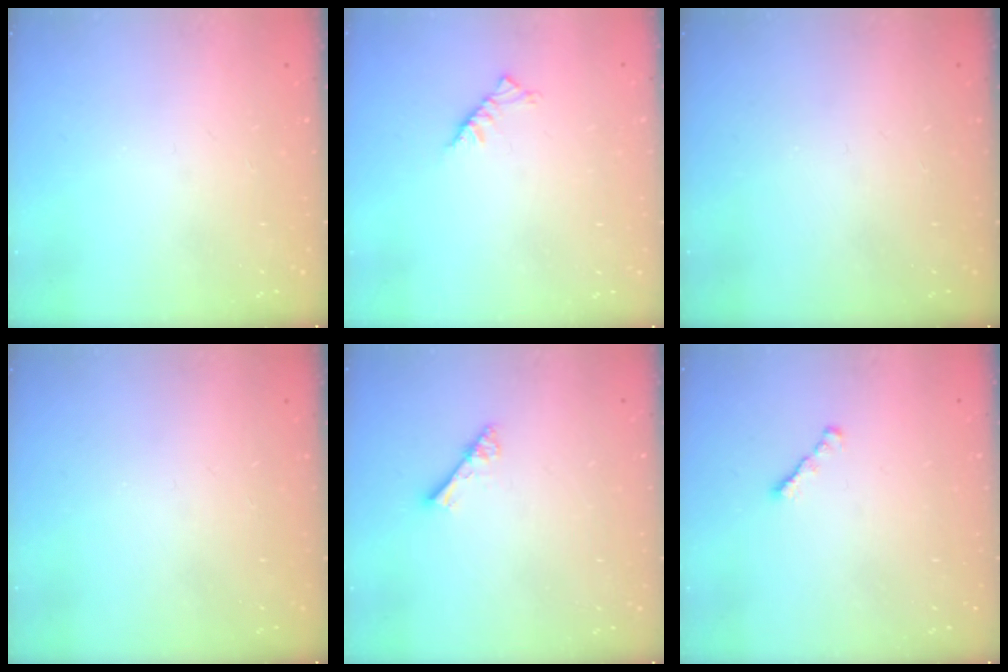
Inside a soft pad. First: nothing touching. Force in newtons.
{"total": 4.5, "press": 4.5, "slide": 0.7}
{"total": 0.0}
{"total": 0.0}
{"total": 2.8, "press": 2.8, "slide": 0.3}
{"total": 1.8, "press": 1.7, "slide": 0.6}